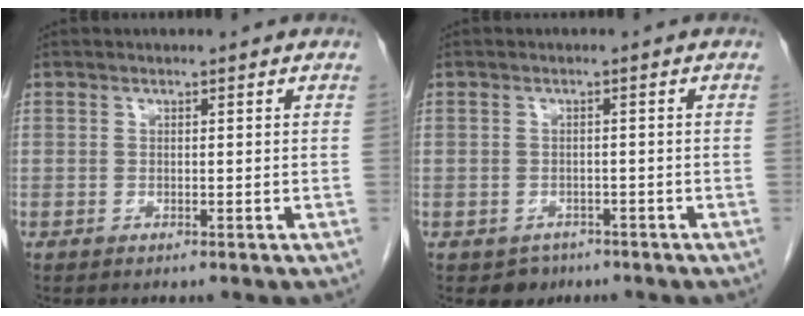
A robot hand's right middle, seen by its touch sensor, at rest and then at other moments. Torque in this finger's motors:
{"motor_torque": [-0.30, -0.41, 0.00, -0.01]}